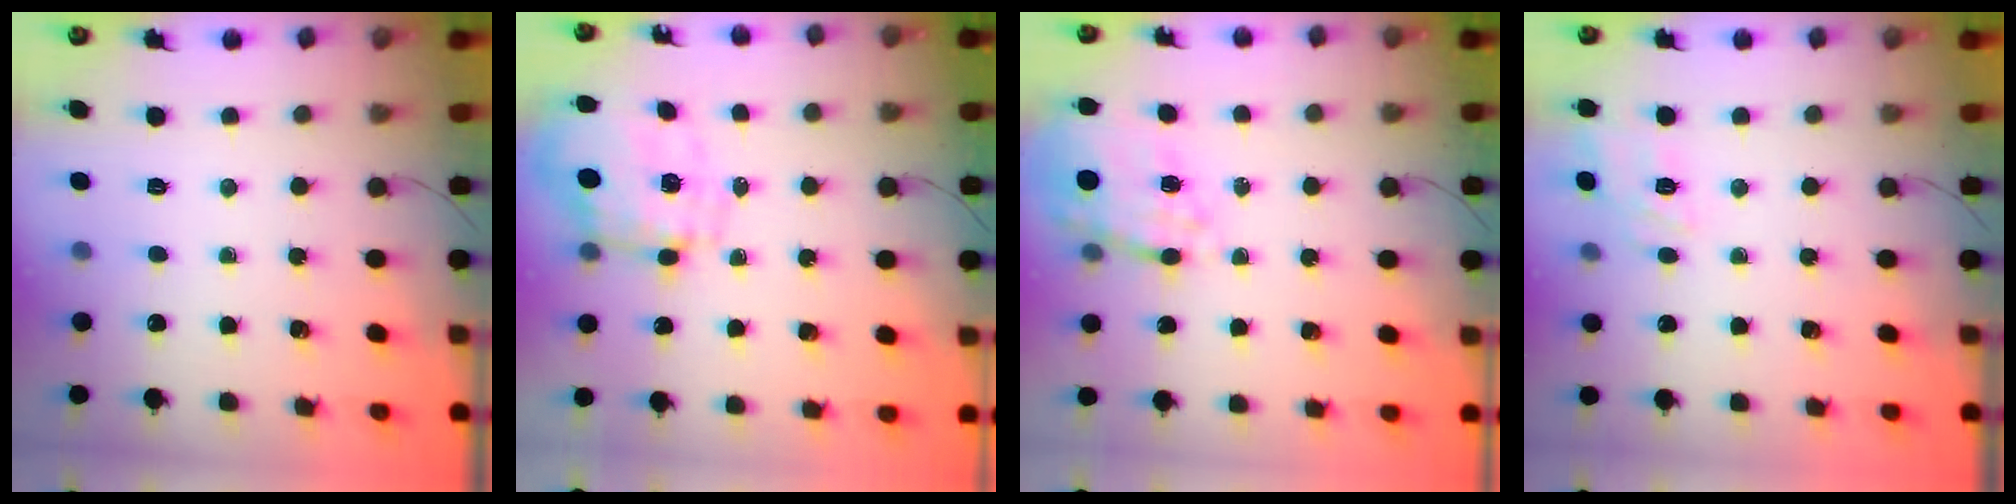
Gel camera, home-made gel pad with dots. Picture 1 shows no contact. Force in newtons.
{"total": 3.9, "press": 3.5, "slide": 1.6}
{"total": 15.8, "press": 15.5, "slide": 3.2}
{"total": 11.5, "press": 11.5, "slide": 0.7}